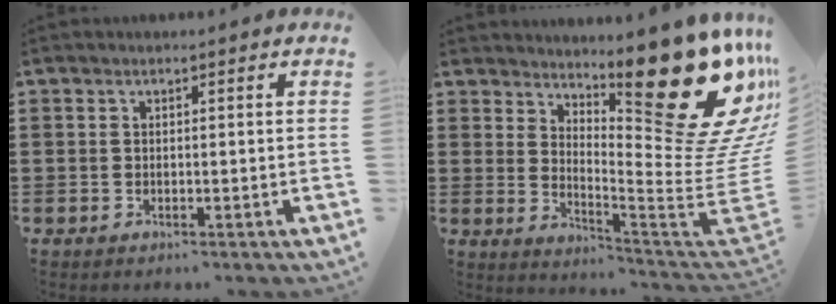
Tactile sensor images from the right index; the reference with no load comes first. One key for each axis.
{"total": 22.6, "fx": 12.9, "fy": 7.1, "fz": 17.1, "tx": -0.237, "ty": -0.096, "tz": 0.217}